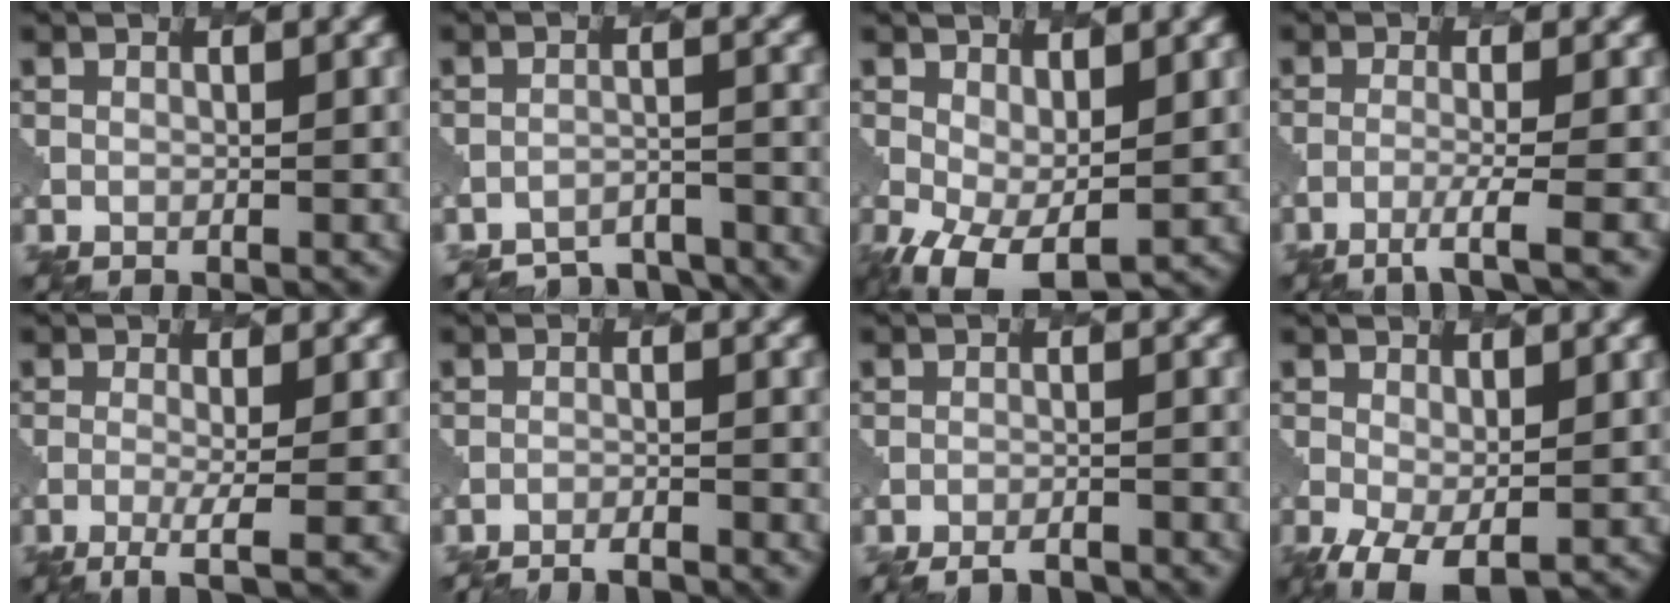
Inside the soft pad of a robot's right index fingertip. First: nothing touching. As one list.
[{"total": 7.0, "force": [-6.8, 1.5, 0.5], "torque": [-0.004, -0.006, -0.086]}, {"total": 5.1, "force": [-0.8, 3.0, 4.0], "torque": [-0.093, -0.017, -0.005]}, {"total": 3.1, "force": [-1.7, 0.3, 2.6], "torque": [-0.039, 0.002, -0.046]}, {"total": 3.2, "force": [-1.3, 0.5, 2.8], "torque": [-0.047, -0.002, -0.033]}, {"total": 5.3, "force": [-5.1, 0.8, 1.2], "torque": [-0.010, 0.005, -0.073]}, {"total": 5.9, "force": [-5.6, 1.3, 1.4], "torque": [-0.006, 0.007, -0.070]}, {"total": 3.9, "force": [-1.2, 2.1, 3.1], "torque": [-0.070, -0.017, -0.017]}]